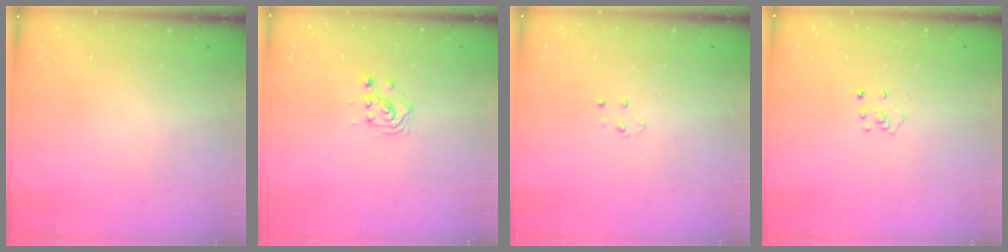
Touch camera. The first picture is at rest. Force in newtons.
{"total": 3.3, "press": 3.3, "slide": 0.4}
{"total": 3.8, "press": 3.8, "slide": 0.3}
{"total": 3.5, "press": 3.5, "slide": 0.3}